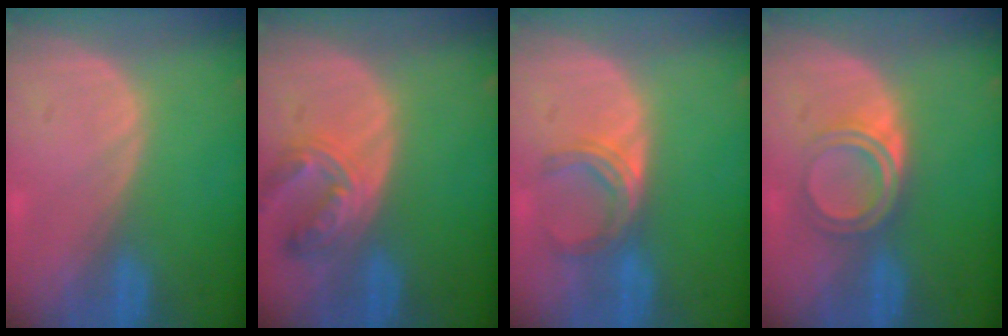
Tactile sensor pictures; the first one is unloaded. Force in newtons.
{"total": 6.9, "press": 6.3, "slide": 3.0}
{"total": 5.1, "press": 4.5, "slide": 2.4}
{"total": 5.0, "press": 4.3, "slide": 2.6}